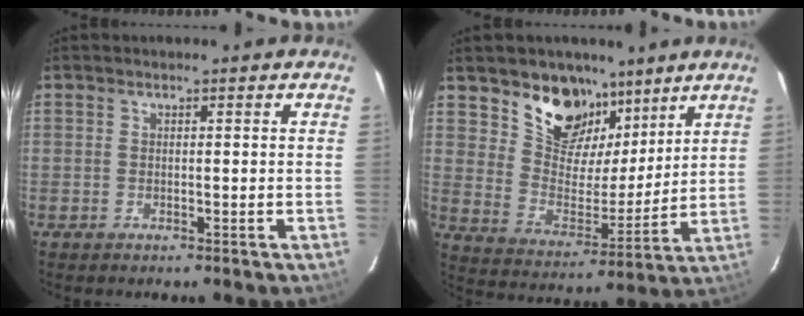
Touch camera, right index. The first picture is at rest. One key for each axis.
{"total": 14.3, "fx": 9.7, "fy": 9.0, "fz": 5.7, "tx": -0.112, "ty": -0.002, "tz": 0.178}